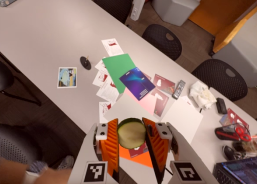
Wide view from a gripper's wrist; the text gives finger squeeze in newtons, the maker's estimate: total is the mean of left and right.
{"total": 13.9, "left": 14.2, "right": 13.7}